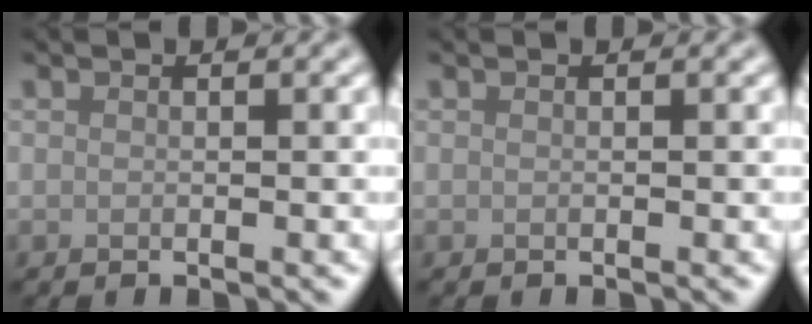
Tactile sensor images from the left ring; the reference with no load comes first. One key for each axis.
{"total": 0.0}